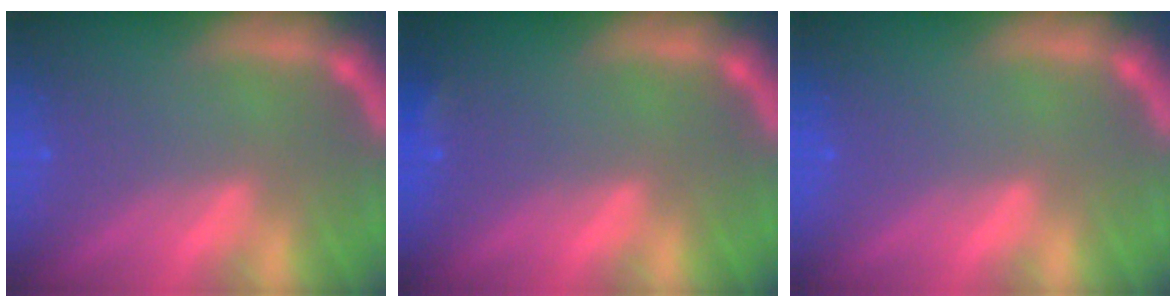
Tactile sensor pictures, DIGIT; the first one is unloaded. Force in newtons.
{"total": 0.9}
{"total": 0.0}